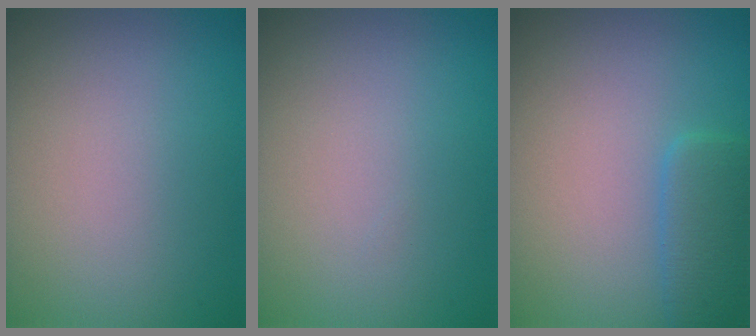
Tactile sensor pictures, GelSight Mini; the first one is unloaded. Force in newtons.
{"total": 0.0}
{"total": 2.9, "press": 2.9, "slide": 0.1}